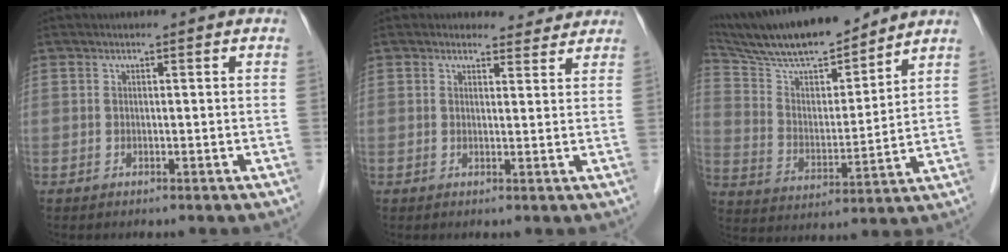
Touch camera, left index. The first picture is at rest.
{"total": 3.0, "force": [2.7, 1.1, -0.4], "torque": [0.005, -0.002, 0.027]}
{"total": 16.7, "force": [15.0, 2.6, 7.0], "torque": [-0.132, 0.007, 0.267]}